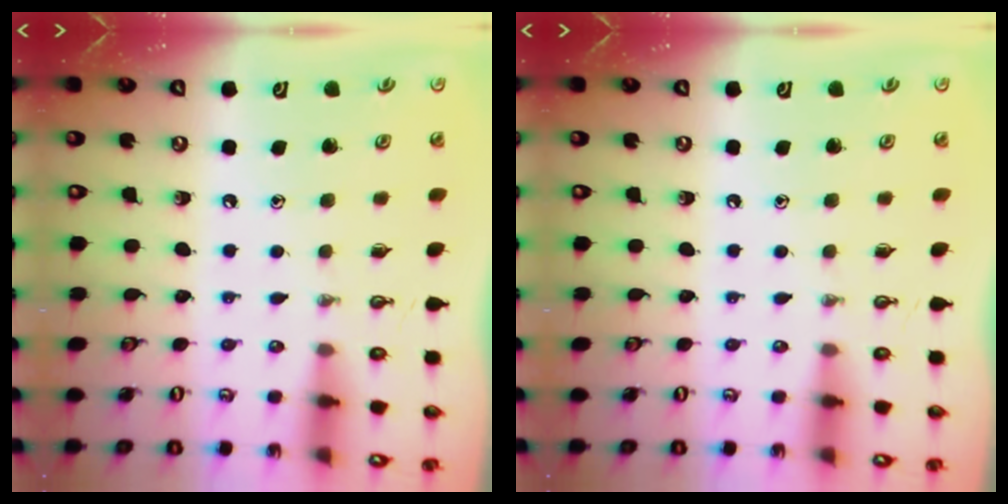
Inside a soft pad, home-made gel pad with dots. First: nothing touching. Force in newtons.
{"total": 0.0}